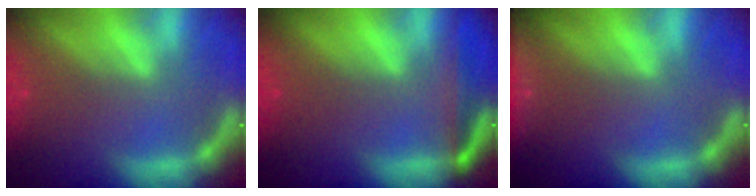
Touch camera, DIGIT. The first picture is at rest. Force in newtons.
{"total": 4.5}
{"total": 4.5}